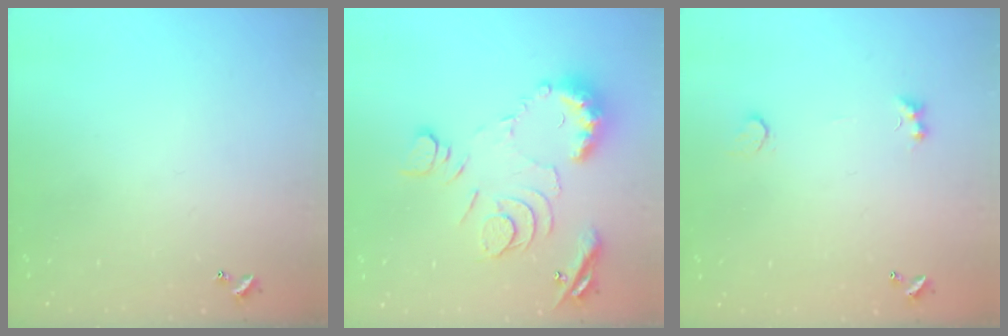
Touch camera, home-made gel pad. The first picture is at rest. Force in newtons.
{"total": 11.6, "press": 11.5, "slide": 1.2}
{"total": 1.4, "press": 1.1, "slide": 0.9}